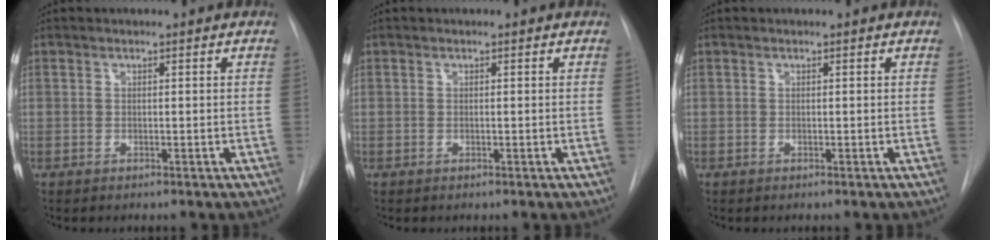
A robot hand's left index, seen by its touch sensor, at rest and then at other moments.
{"total": 0.0}
{"total": 0.0}